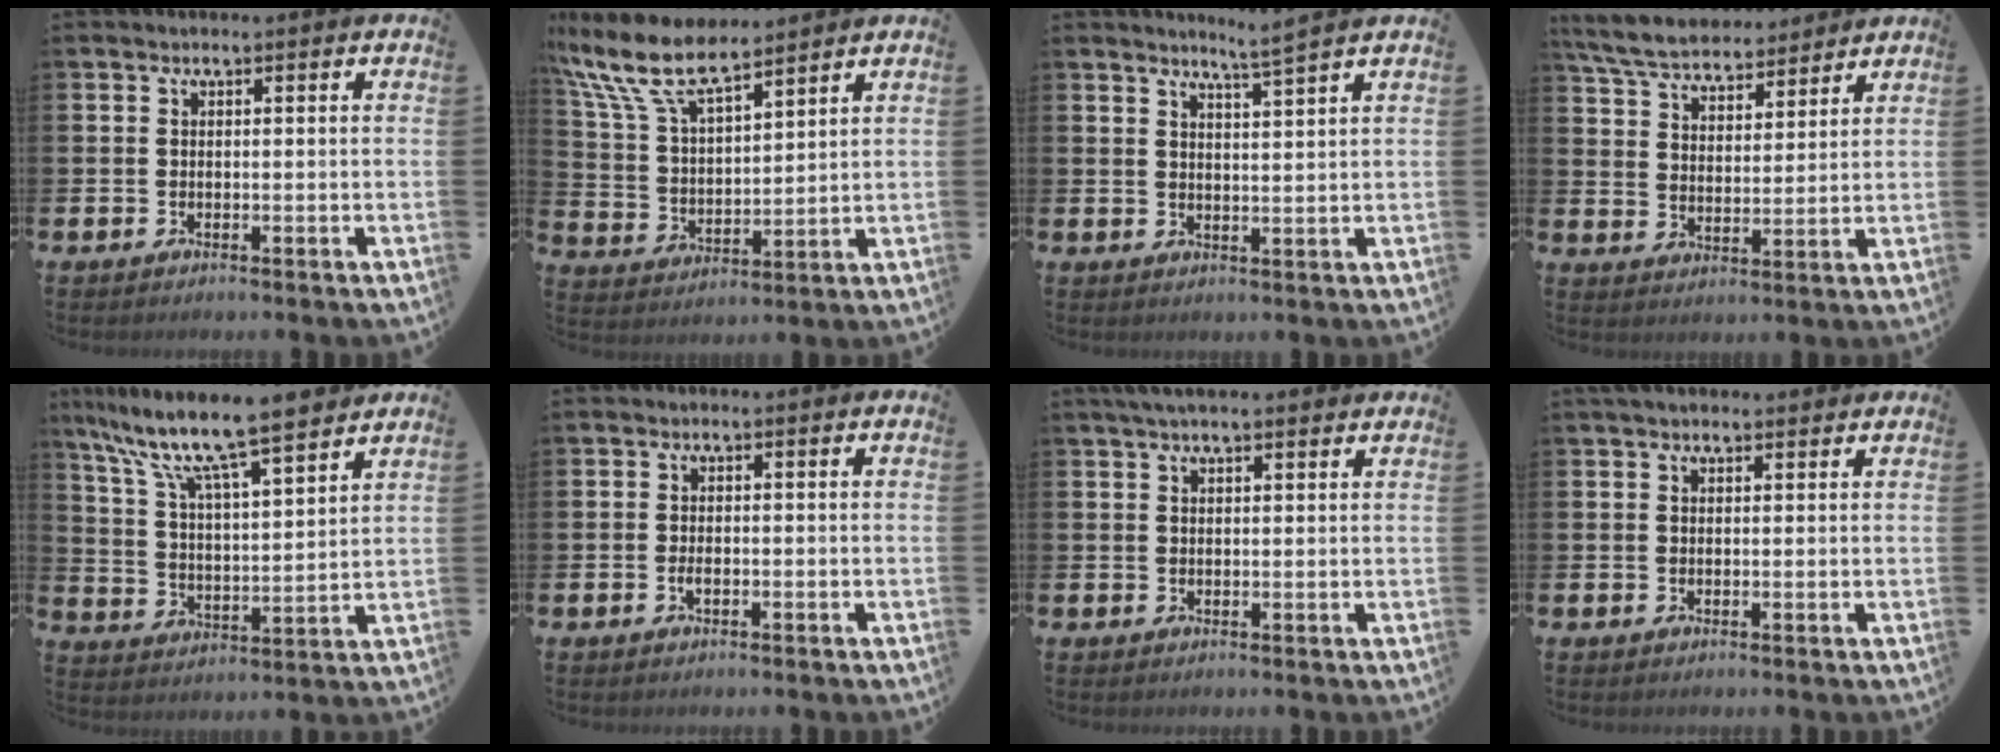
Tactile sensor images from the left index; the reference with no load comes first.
{"total": 10.3, "force": [8.7, 2.9, 4.6], "torque": [-0.130, -0.036, 0.158]}
{"total": 4.0, "force": [3.8, -1.1, 0.6], "torque": [-0.014, -0.025, 0.065]}
{"total": 6.5, "force": [6.2, 1.6, 1.3], "torque": [-0.055, -0.033, 0.112]}
{"total": 10.6, "force": [9.3, 1.4, 4.9], "torque": [-0.125, -0.060, 0.157]}
{"total": 1.1, "force": [-0.3, 0.5, 0.9], "torque": [-0.023, 0.002, -0.005]}
{"total": 2.8, "force": [2.4, 0.6, 1.4], "torque": [-0.031, 0.003, 0.043]}
{"total": 2.1, "force": [1.9, 0.7, 0.6], "torque": [-0.005, 0.000, 0.032]}